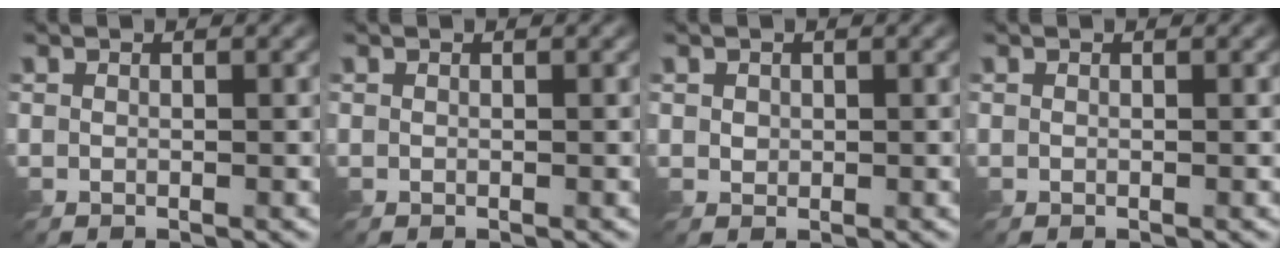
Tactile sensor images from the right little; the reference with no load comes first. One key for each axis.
{"total": 0.0}
{"total": 0.8, "fx": 0.3, "fy": 0.7, "fz": 0.2, "tx": -0.003, "ty": -0.002, "tz": 0.006}
{"total": 0.0}